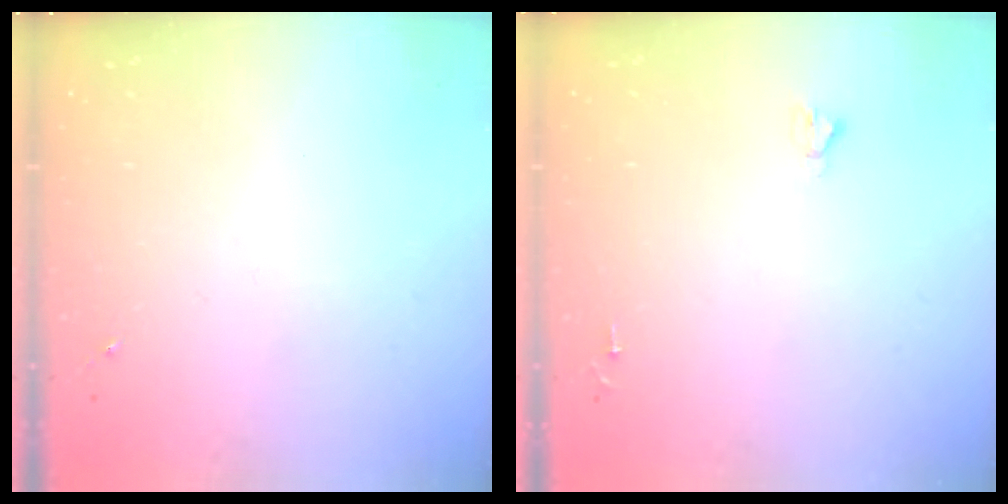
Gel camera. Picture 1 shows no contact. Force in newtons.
{"total": 1.8, "press": 1.8, "slide": 0.1}